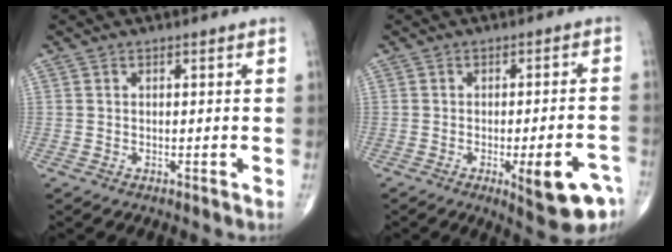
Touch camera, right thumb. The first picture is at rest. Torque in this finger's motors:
{"motor_torque": [1.07, 1.13, 0.54, -0.66, 0.25]}